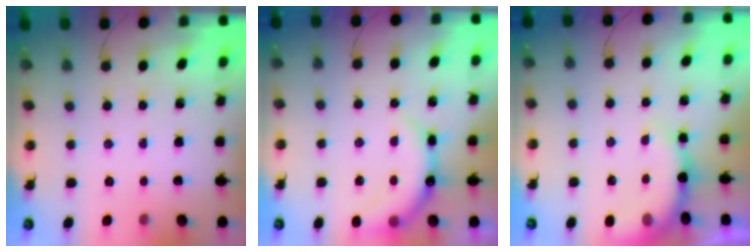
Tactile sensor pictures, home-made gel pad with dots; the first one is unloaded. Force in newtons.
{"total": 9.0, "press": 9.0, "slide": 0.9}
{"total": 8.5, "press": 8.3, "slide": 1.5}